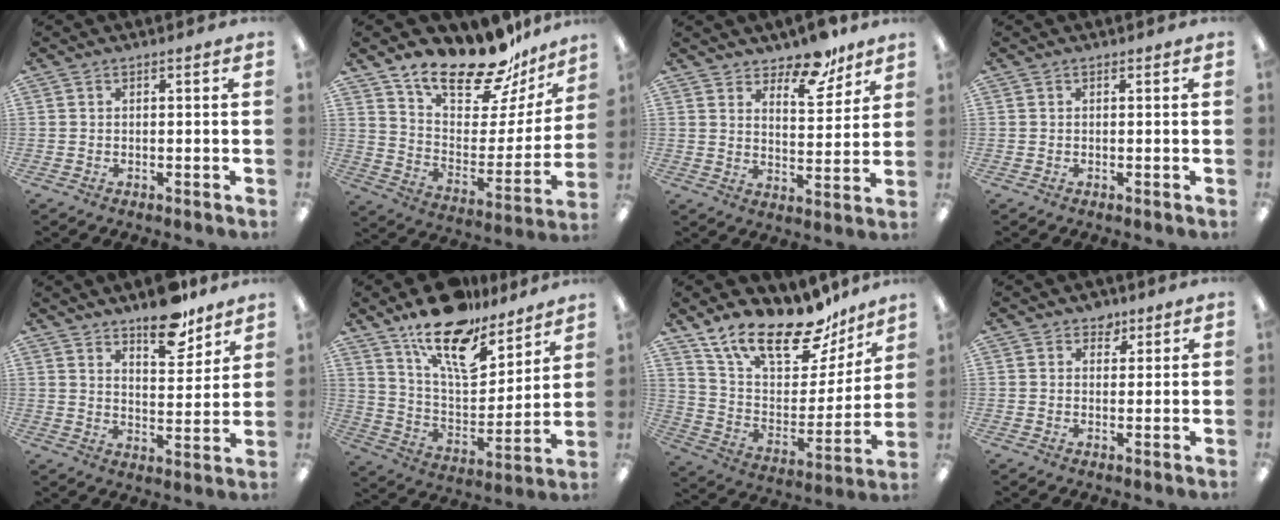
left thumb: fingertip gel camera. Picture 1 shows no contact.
{"total": 20.3, "force": [17.1, 7.0, 8.4], "torque": [-0.133, -0.132, 0.295]}
{"total": 9.9, "force": [8.4, 4.1, 3.5], "torque": [-0.032, -0.061, 0.147]}
{"total": 0.0}
{"total": 10.9, "force": [9.0, 4.1, 4.7], "torque": [-0.047, -0.064, 0.156]}
{"total": 18.3, "force": [13.5, 7.6, 9.6], "torque": [-0.160, -0.095, 0.236]}
{"total": 22.4, "force": [16.6, 8.8, 12.2], "torque": [-0.202, -0.113, 0.292]}
{"total": 3.3, "force": [2.4, 2.2, 0.5], "torque": [0.000, -0.005, 0.042]}